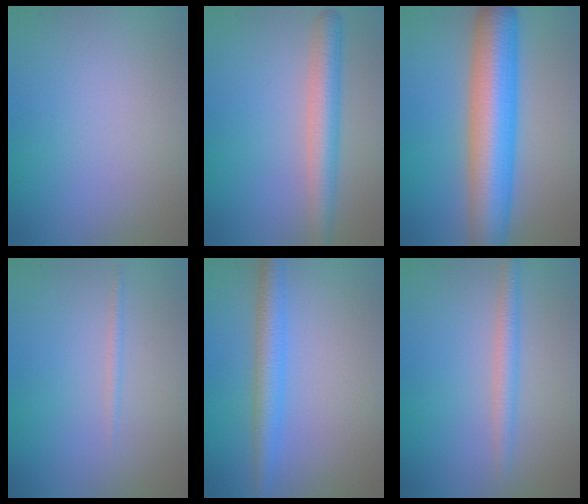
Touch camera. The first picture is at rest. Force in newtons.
{"total": 4.0, "press": 4.0, "slide": 0.2}
{"total": 10.1, "press": 10.1, "slide": 0.3}
{"total": 0.7, "press": 0.7, "slide": 0.1}
{"total": 3.7, "press": 3.7, "slide": 0.1}
{"total": 2.2, "press": 2.2, "slide": 0.0}